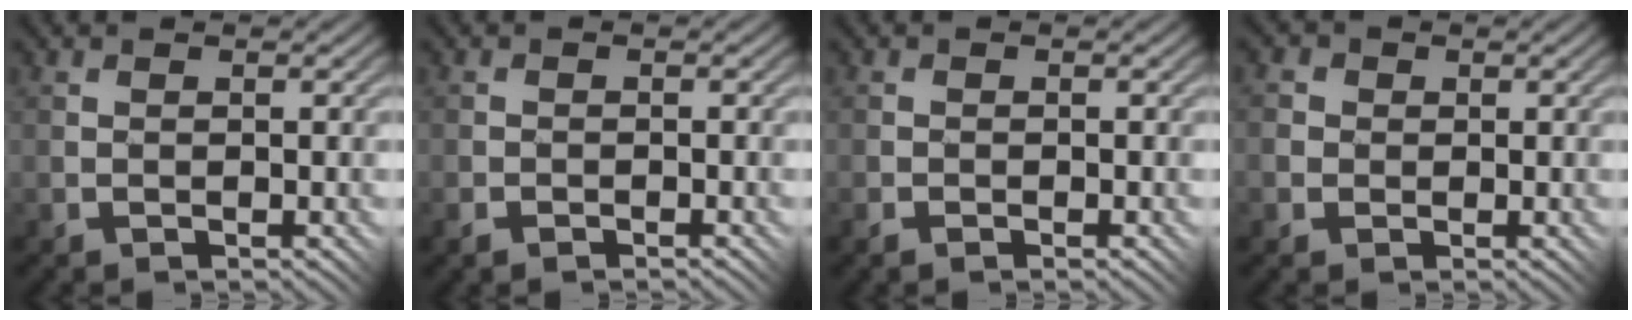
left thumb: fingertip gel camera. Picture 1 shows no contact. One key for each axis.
{"total": 0.9, "fx": -0.9, "fy": 0.3, "fz": 0.2, "tx": -0.004, "ty": 0.002, "tz": -0.020}
{"total": 0.9, "fx": -0.7, "fy": 0.3, "fz": 0.5, "tx": -0.008, "ty": 0.000, "tz": -0.014}
{"total": 4.0, "fx": 0.6, "fy": 3.8, "fz": 0.9, "tx": -0.018, "ty": 0.015, "tz": -0.011}